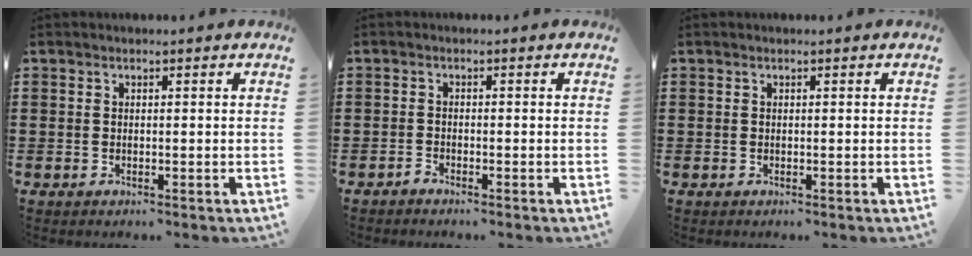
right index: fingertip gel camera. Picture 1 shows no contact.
{"total": 1.1, "force": [-1.0, 0.0, 0.2], "torque": [-0.008, -0.002, -0.020]}
{"total": 0.0}